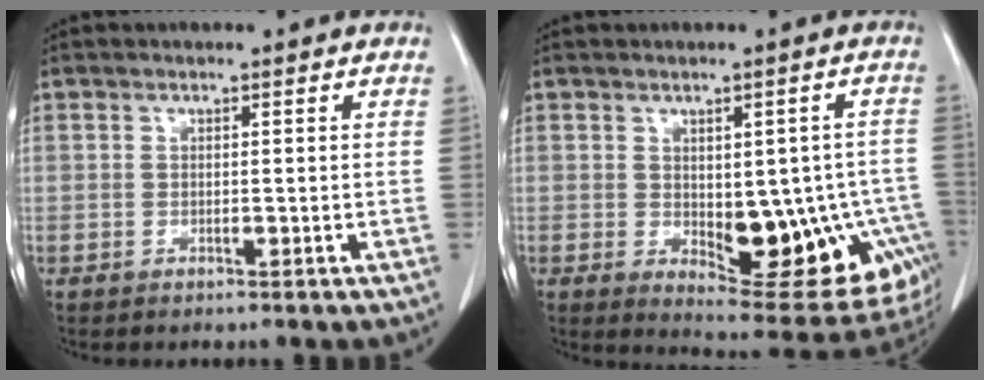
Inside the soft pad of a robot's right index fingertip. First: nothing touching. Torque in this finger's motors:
{"motor_torque": [0.95, -0.55, 0.29, 0.04]}